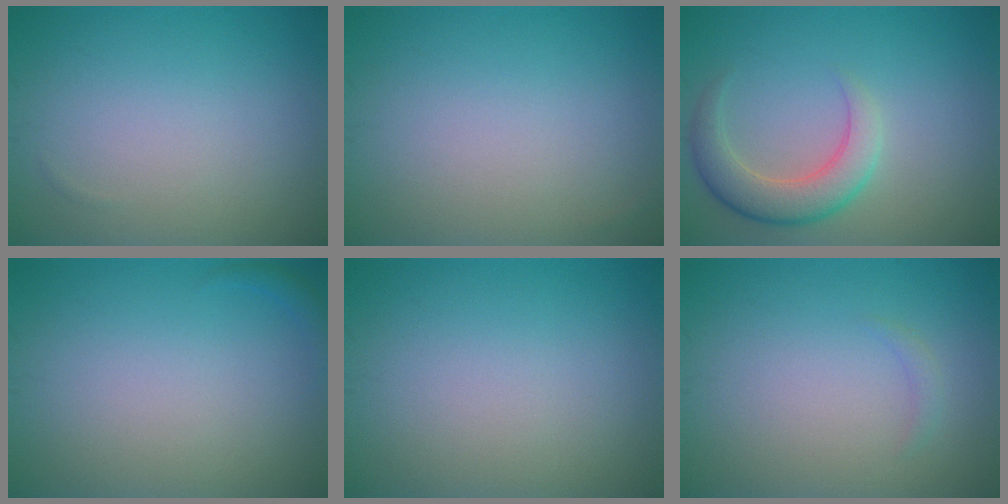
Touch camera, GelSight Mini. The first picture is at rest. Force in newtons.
{"total": 0.0}
{"total": 4.3, "press": 4.3, "slide": 0.2}
{"total": 0.7, "press": 0.7, "slide": 0.1}
{"total": 0.0}
{"total": 0.7, "press": 0.7, "slide": 0.1}